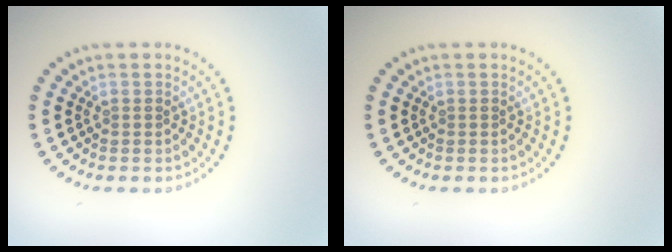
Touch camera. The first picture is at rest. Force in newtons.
{"total": 0.0}